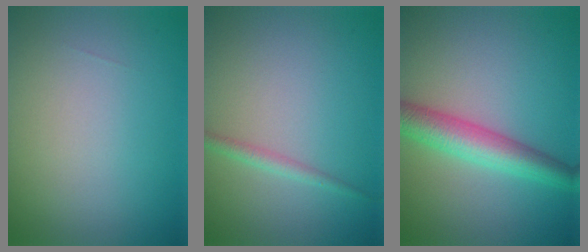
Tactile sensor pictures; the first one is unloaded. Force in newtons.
{"total": 1.3, "press": 1.3, "slide": 0.1}
{"total": 5.0, "press": 5.0, "slide": 0.1}